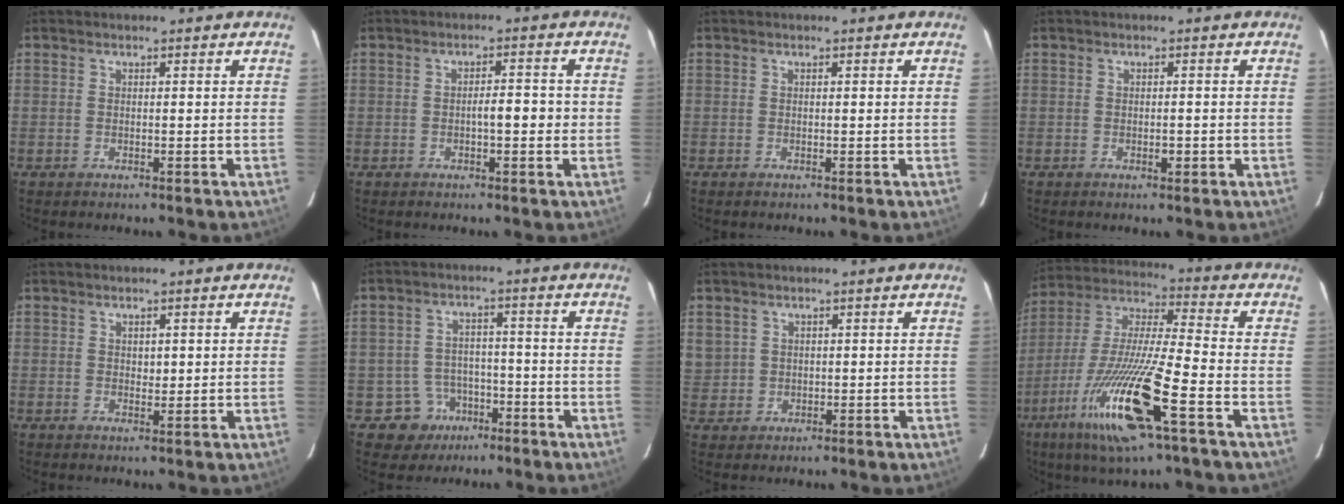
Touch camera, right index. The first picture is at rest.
{"total": 3.2, "force": [-0.5, 0.9, 3.0], "torque": [-0.045, 0.007, -0.008]}
{"total": 0.0}
{"total": 1.2, "force": [-0.4, 0.4, 1.0], "torque": [-0.016, 0.000, -0.004]}
{"total": 1.6, "force": [0.5, 1.0, 1.1], "torque": [-0.016, 0.000, 0.009]}
{"total": 6.1, "force": [-2.9, 5.3, -0.1], "torque": [0.008, 0.014, -0.038]}
{"total": 4.3, "force": [1.7, 3.9, 0.6], "torque": [-0.016, 0.006, 0.043]}
{"total": 19.0, "force": [-8.7, 1.0, 16.9], "torque": [-0.362, -0.037, -0.163]}